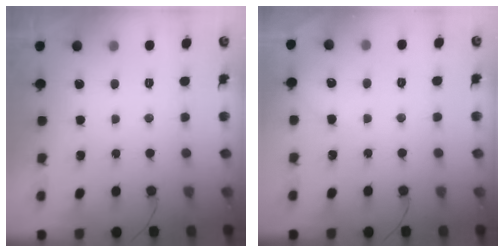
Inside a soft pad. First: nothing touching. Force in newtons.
{"total": 2.2, "press": 2.2, "slide": 0.3}